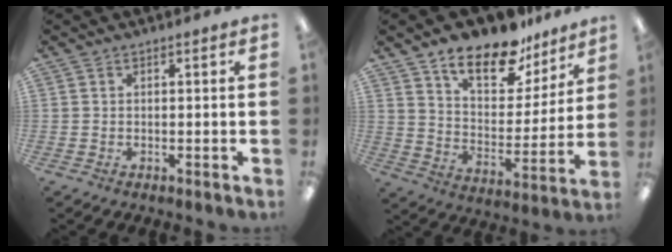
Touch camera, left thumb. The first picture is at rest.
{"total": 15.9, "force": [11.9, 7.2, 7.7], "torque": [-0.129, -0.075, 0.210]}